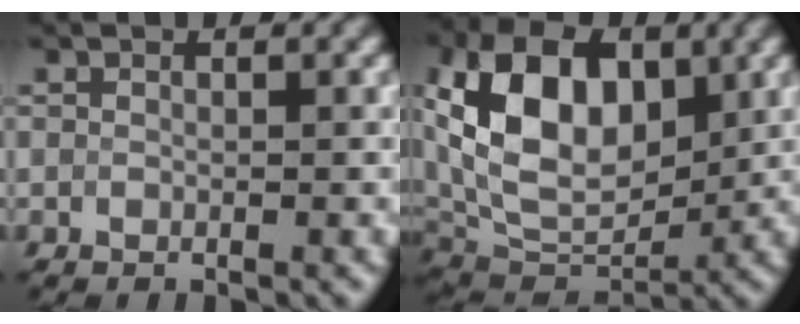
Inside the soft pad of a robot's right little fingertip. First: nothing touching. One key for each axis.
{"total": 11.6, "fx": 2.7, "fy": 7.1, "fz": 8.7, "tx": -0.166, "ty": 0.016, "tz": 0.043}